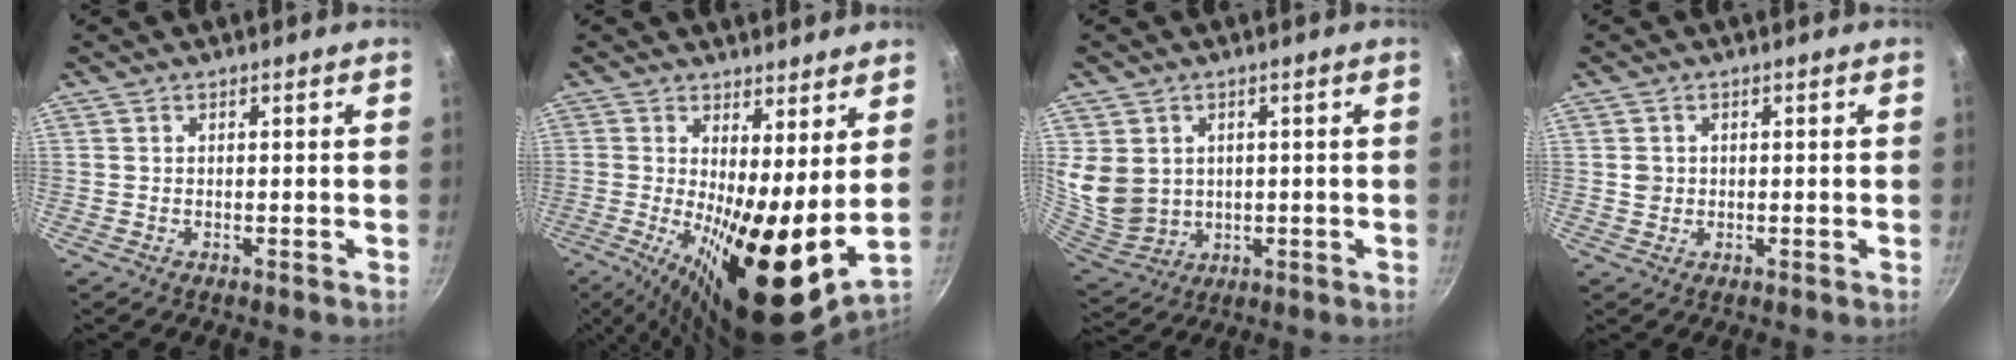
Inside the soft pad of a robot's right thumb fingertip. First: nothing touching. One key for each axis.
{"total": 16.0, "fx": 1.7, "fy": 5.4, "fz": 15.0, "tx": -0.227, "ty": -0.043, "tz": 0.027}
{"total": 10.5, "fx": 1.8, "fy": 8.9, "fz": 5.2, "tx": -0.087, "ty": -0.019, "tz": 0.058}
{"total": 1.7, "fx": 0.1, "fy": 1.6, "fz": 0.6, "tx": -0.003, "ty": 0.006, "tz": 0.001}